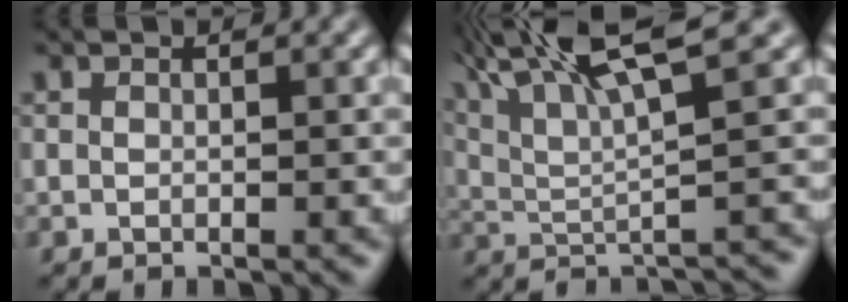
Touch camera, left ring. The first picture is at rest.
{"total": 8.1, "force": [4.8, 1.2, 6.4], "torque": [-0.094, 0.015, 0.085]}